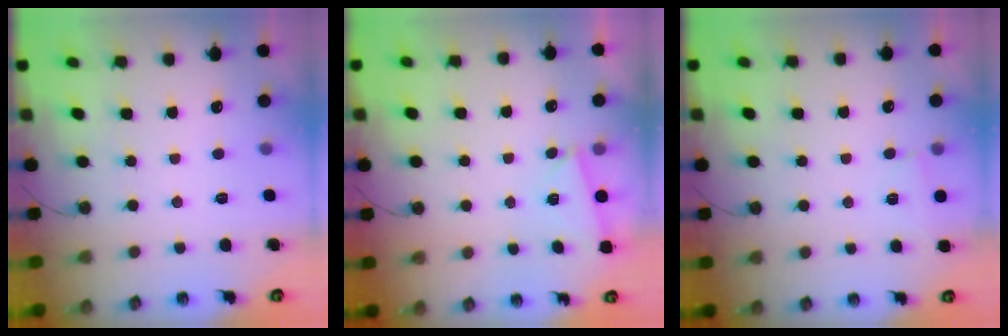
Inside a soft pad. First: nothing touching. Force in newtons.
{"total": 2.6, "press": 2.6, "slide": 0.3}
{"total": 2.1, "press": 2.1, "slide": 0.4}